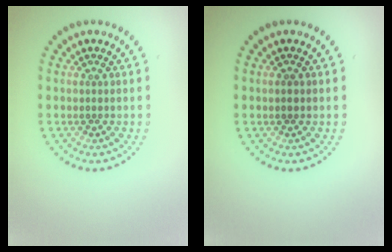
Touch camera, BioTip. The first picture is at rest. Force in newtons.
{"total": 1.0, "press": 1.0, "slide": 0.1}